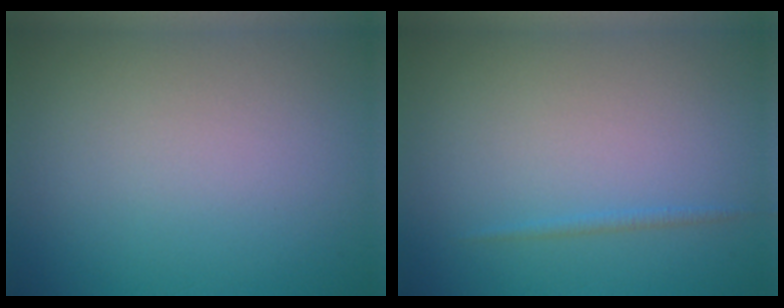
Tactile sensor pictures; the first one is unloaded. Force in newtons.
{"total": 0.6, "press": 0.6, "slide": 0.1}